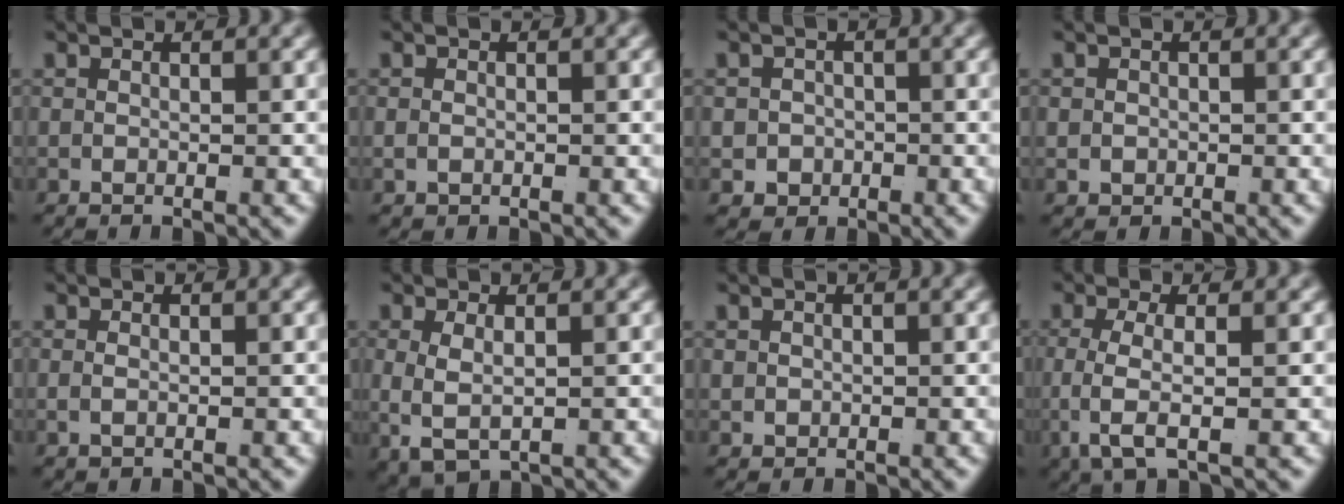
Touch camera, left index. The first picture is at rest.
{"total": 0.5, "force": [-0.2, 0.3, 0.3], "torque": [-0.016, -0.008, 0.005]}
{"total": 3.5, "force": [-1.2, 3.1, 0.9], "torque": [-0.018, -0.017, -0.016]}
{"total": 1.3, "force": [-0.2, 1.1, 0.5], "torque": [-0.021, -0.014, 0.007]}
{"total": 0.6, "force": [-0.1, 0.1, 0.6], "torque": [-0.018, -0.008, 0.006]}
{"total": 4.2, "force": [-0.3, 2.9, 3.1], "torque": [-0.076, -0.020, 0.015]}
{"total": 0.8, "force": [0.1, 0.7, 0.4], "torque": [-0.017, -0.011, 0.011]}
{"total": 3.9, "force": [-0.3, 1.4, 3.7], "torque": [-0.093, -0.019, 0.006]}